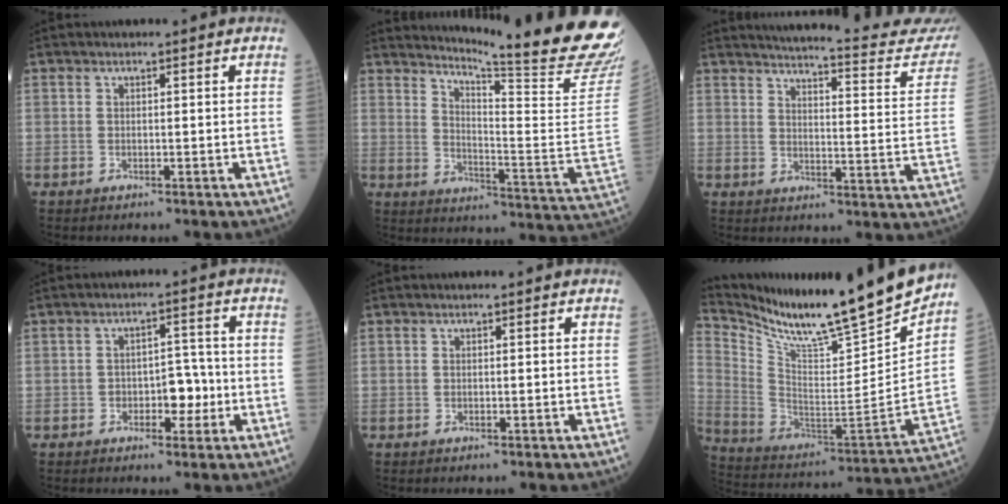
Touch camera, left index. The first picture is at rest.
{"total": 20.9, "force": [18.8, -2.3, 8.8], "torque": [-0.146, -0.138, 0.237]}
{"total": 20.8, "force": [19.6, 1.5, 6.7], "torque": [-0.086, -0.083, 0.217]}
{"total": 4.7, "force": [-1.7, 2.6, 3.5], "torque": [-0.048, 0.007, -0.028]}
{"total": 0.0}
{"total": 22.8, "force": [20.3, -0.2, 10.5], "torque": [-0.200, -0.085, 0.322]}